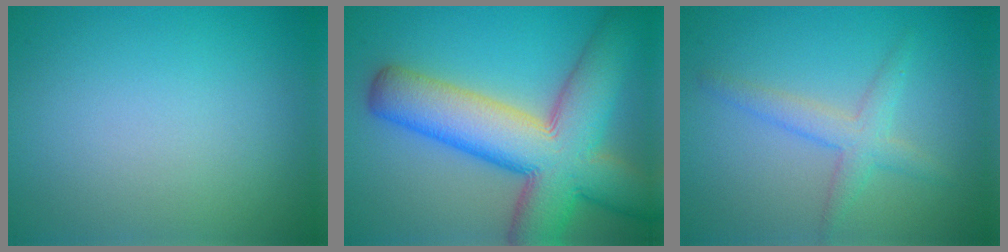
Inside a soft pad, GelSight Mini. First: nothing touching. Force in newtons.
{"total": 12.8, "press": 12.7, "slide": 0.6}
{"total": 2.6, "press": 2.6, "slide": 0.2}